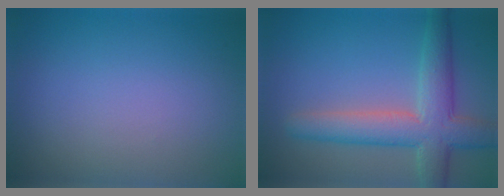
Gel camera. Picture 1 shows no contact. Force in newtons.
{"total": 6.4, "press": 6.4, "slide": 0.3}